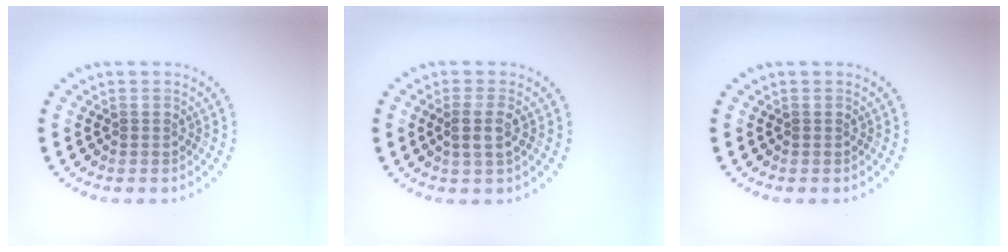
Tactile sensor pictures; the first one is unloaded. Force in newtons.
{"total": 2.0, "press": 1.8, "slide": 1.0}
{"total": 0.0}